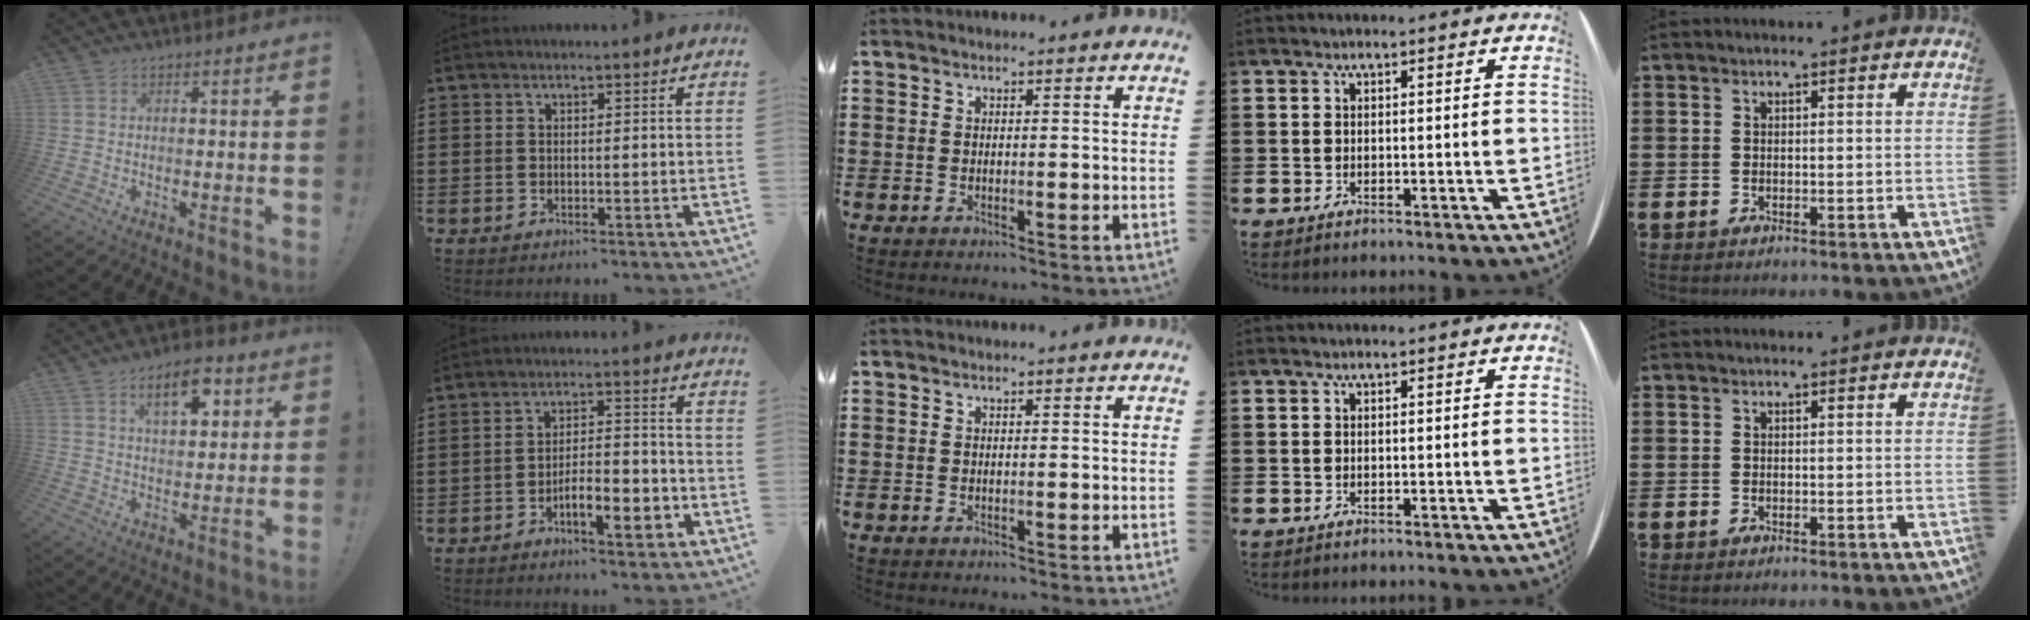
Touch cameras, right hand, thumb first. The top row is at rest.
{"thumb": {"total": 10.4, "force": [5.0, 5.0, 7.7], "torque": [-0.111, -0.010, 0.085]}, "index": {"total": 6.9, "force": [-3.4, 2.5, 5.4], "torque": [-0.095, 0.004, -0.060]}}